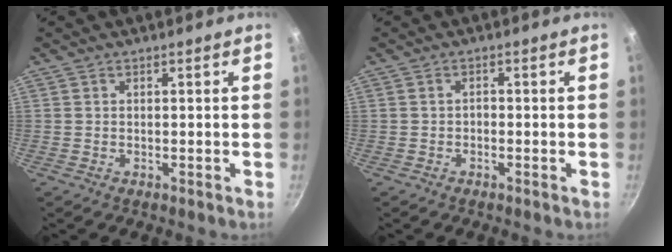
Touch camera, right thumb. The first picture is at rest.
{"total": 0.9, "force": [-0.5, 0.6, 0.5], "torque": [-0.009, 0.006, -0.010]}